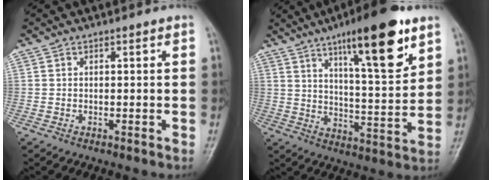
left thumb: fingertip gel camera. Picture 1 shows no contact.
{"total": 17.6, "force": [10.1, 4.1, 13.8], "torque": [-0.190, -0.051, 0.162]}